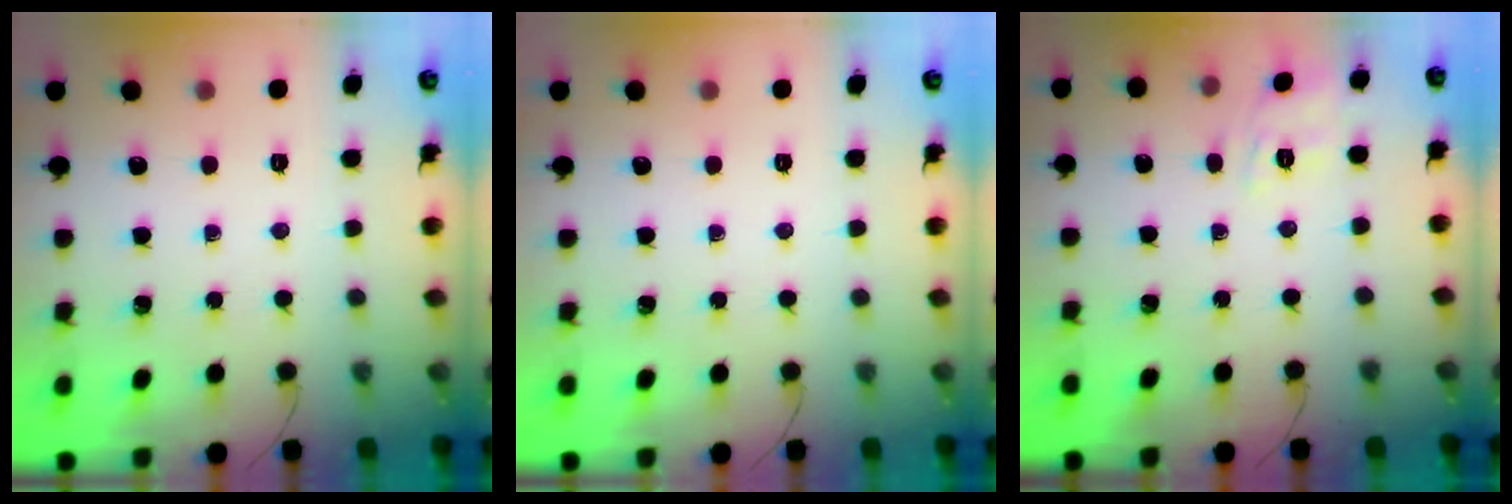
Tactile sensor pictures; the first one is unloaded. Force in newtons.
{"total": 0.0}
{"total": 4.7, "press": 4.3, "slide": 1.9}